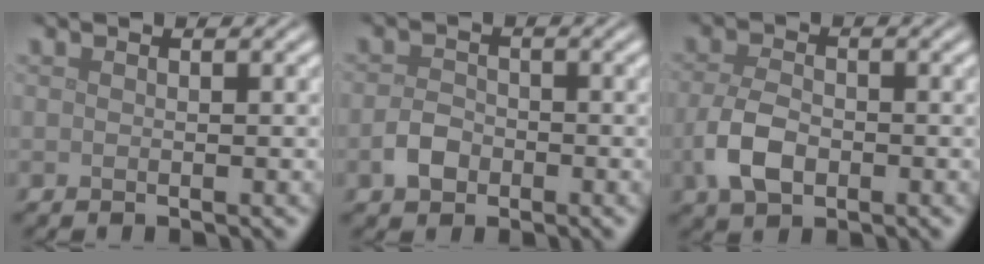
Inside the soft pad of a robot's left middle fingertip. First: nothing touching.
{"total": 2.3, "force": [-1.1, 1.6, 1.1], "torque": [-0.021, 0.003, -0.025]}
{"total": 4.0, "force": [-1.1, 2.5, 2.8], "torque": [-0.066, -0.004, -0.026]}